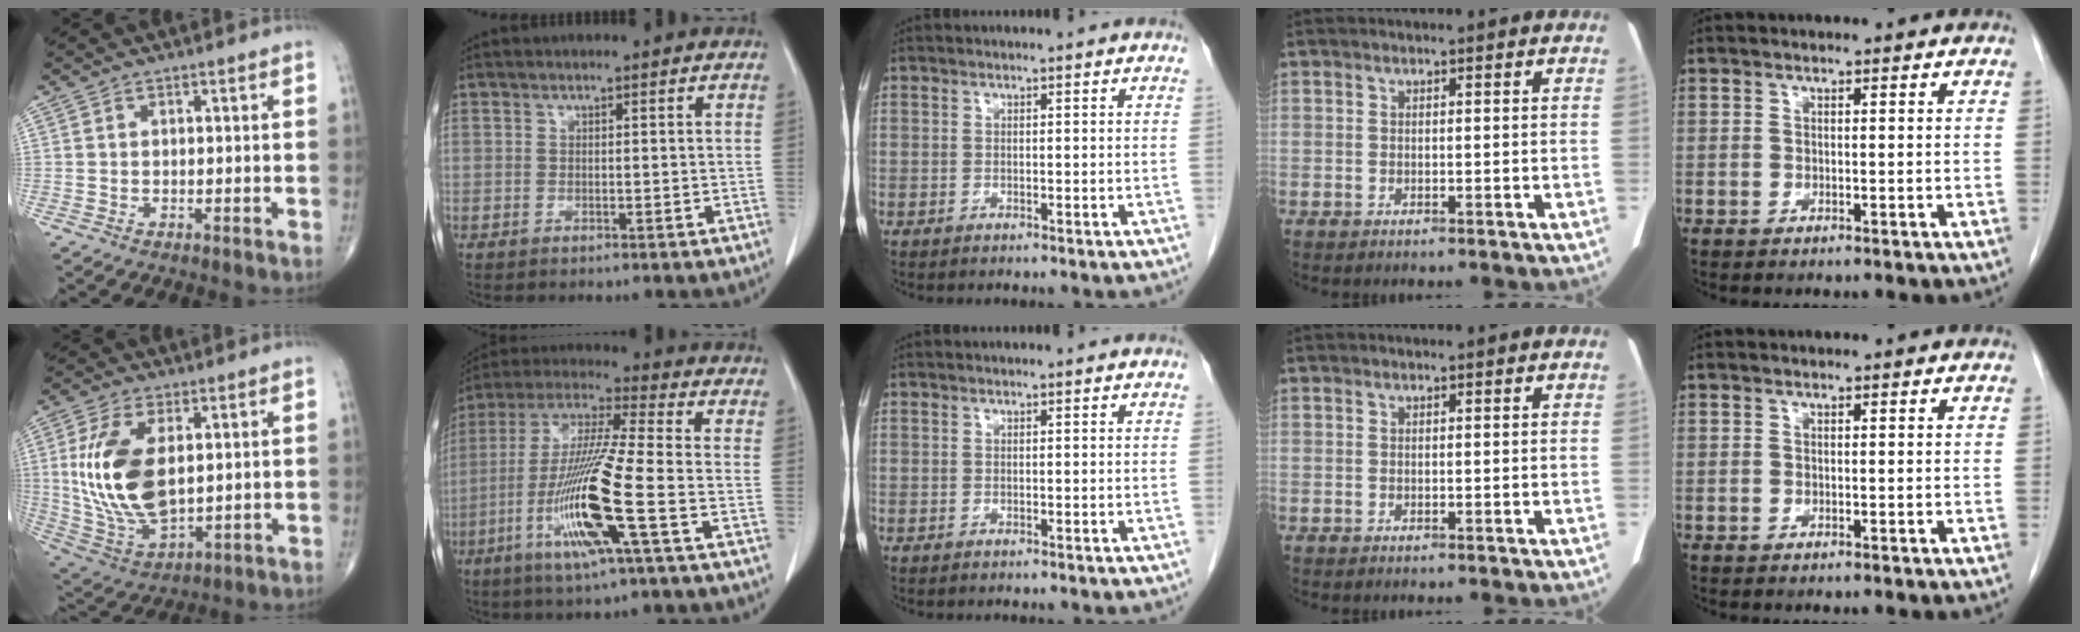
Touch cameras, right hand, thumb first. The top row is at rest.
{"thumb": {"total": 17.0, "force": [2.5, 8.9, 14.2], "torque": [-0.284, -0.018, 0.062]}, "index": {"total": 16.0, "force": [-5.3, -0.3, 15.1], "torque": [-0.311, -0.018, -0.107]}}